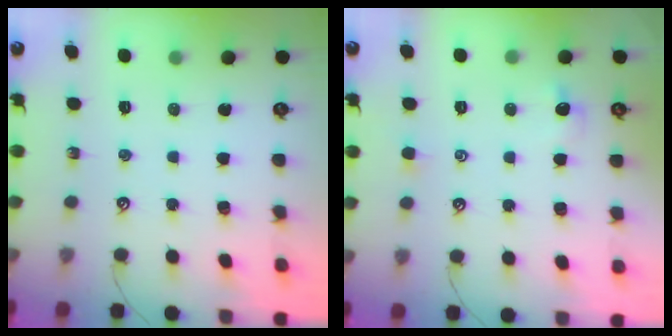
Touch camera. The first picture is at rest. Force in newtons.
{"total": 0.0}